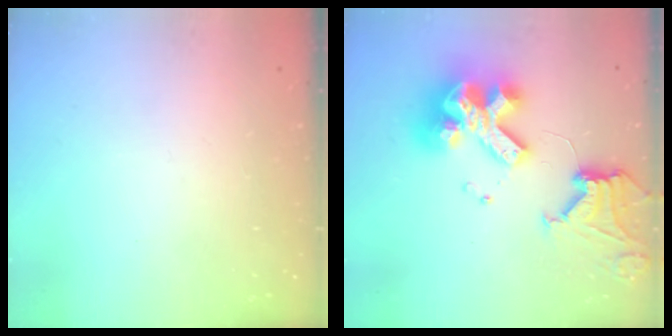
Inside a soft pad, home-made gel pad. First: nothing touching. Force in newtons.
{"total": 21.2, "press": 21.1, "slide": 2.3}